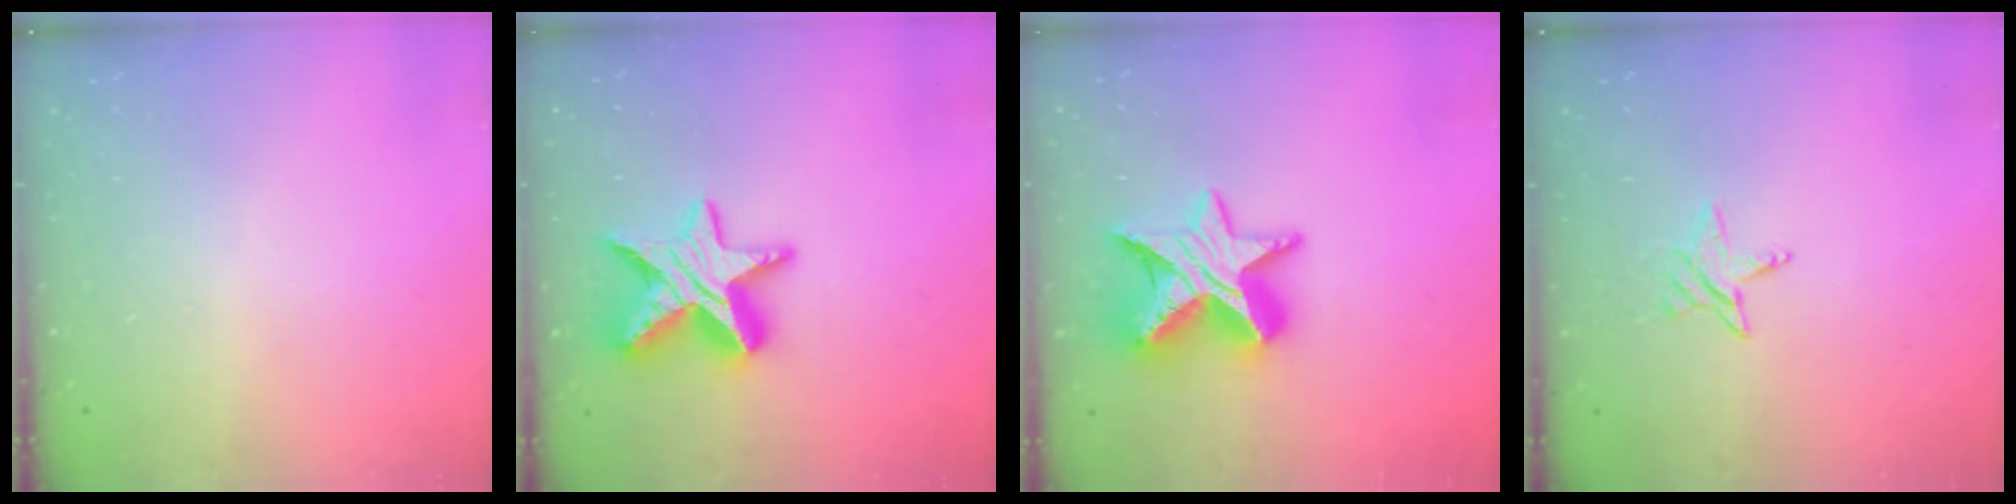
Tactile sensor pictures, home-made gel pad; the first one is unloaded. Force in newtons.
{"total": 15.6, "press": 15.6, "slide": 1.2}
{"total": 15.0, "press": 15.0, "slide": 1.2}
{"total": 2.7, "press": 2.7, "slide": 0.2}